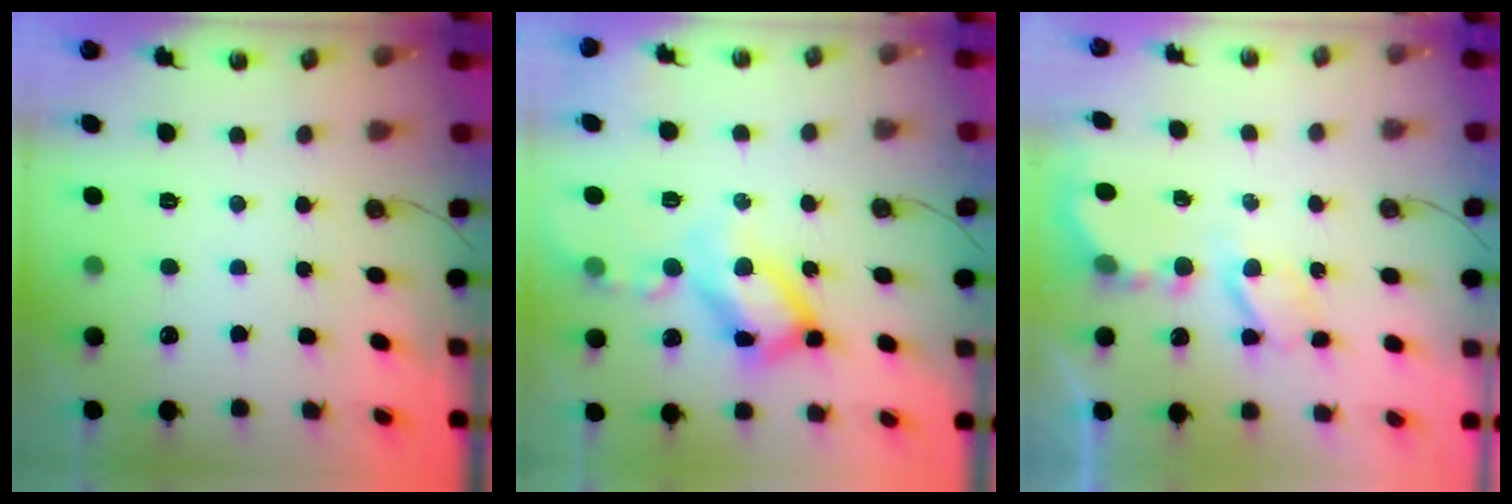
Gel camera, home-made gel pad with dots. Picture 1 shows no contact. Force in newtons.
{"total": 19.3, "press": 19.2, "slide": 1.8}
{"total": 5.7, "press": 5.7, "slide": 0.4}